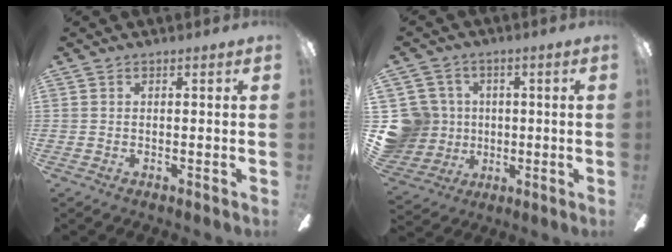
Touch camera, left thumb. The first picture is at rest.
{"total": 11.9, "force": [0.6, 11.5, 3.0], "torque": [-0.114, 0.003, 0.021]}